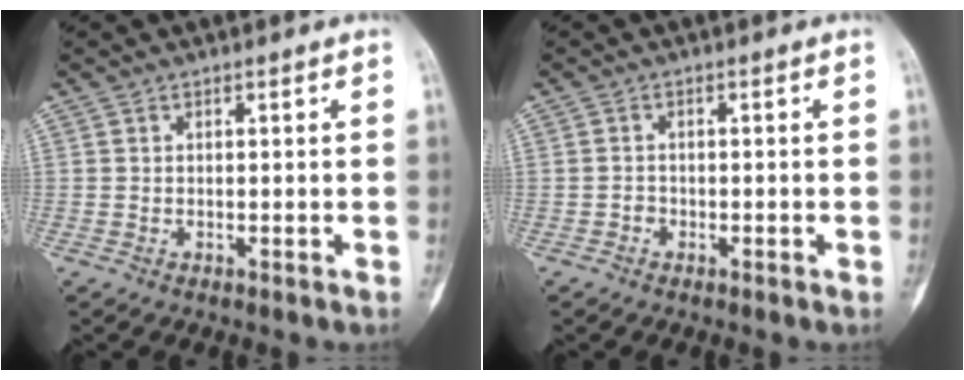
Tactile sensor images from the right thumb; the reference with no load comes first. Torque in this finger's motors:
{"motor_torque": [0.09, 0.14, 0.01, -0.17, -0.03]}